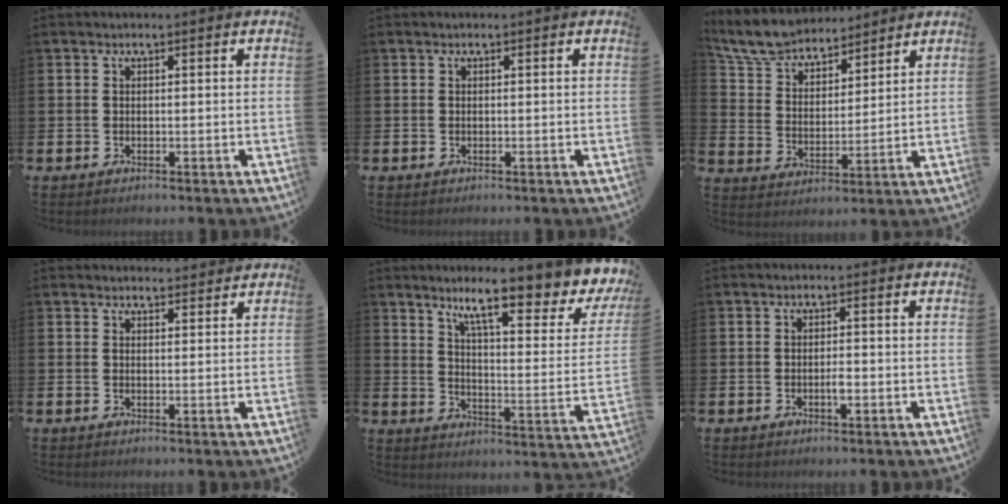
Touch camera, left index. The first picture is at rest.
{"total": 0.0}
{"total": 7.6, "force": [7.1, 2.1, 1.6], "torque": [-0.062, -0.037, 0.129]}
{"total": 2.1, "force": [2.1, 0.3, -0.2], "torque": [0.017, -0.016, 0.035]}
{"total": 10.8, "force": [8.2, 2.1, 6.7], "torque": [-0.117, -0.062, 0.127]}
{"total": 1.5, "force": [-0.4, 0.5, 1.3], "torque": [-0.025, -0.001, -0.007]}